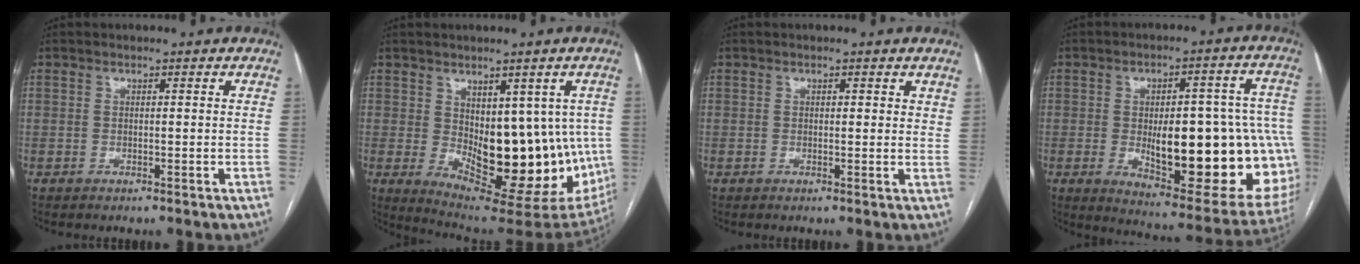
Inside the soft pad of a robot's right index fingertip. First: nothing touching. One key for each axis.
{"total": 17.9, "fx": -1.7, "fy": 8.2, "fz": 15.8, "tx": -0.185, "ty": -0.006, "tz": 0.003}
{"total": 1.7, "fx": 1.0, "fy": 0.9, "fz": 1.1, "tx": -0.009, "ty": -0.001, "tz": 0.010}
{"total": 26.0, "fx": -3.8, "fy": 8.4, "fz": 24.3, "tx": -0.242, "ty": 0.014, "tz": -0.022}